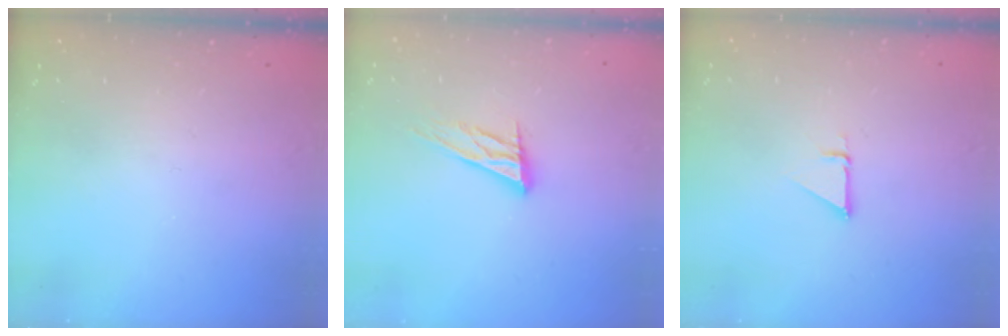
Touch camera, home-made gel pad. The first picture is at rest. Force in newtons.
{"total": 12.7, "press": 12.4, "slide": 2.8}
{"total": 2.3, "press": 2.3, "slide": 0.1}